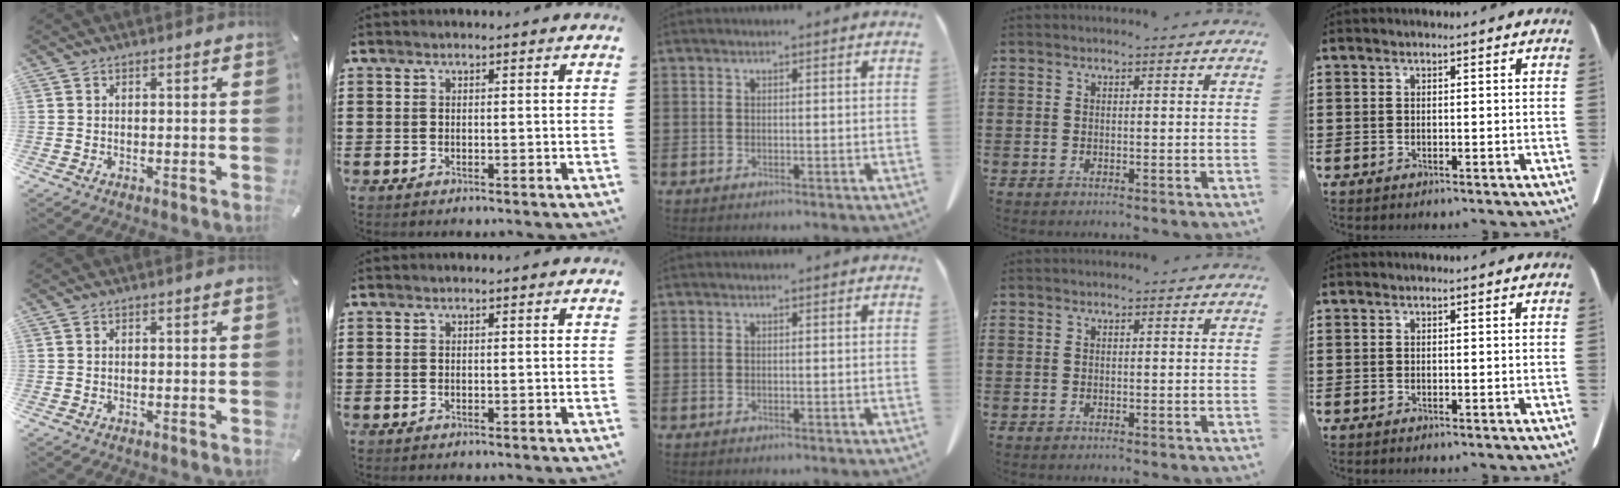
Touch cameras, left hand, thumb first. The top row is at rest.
{}